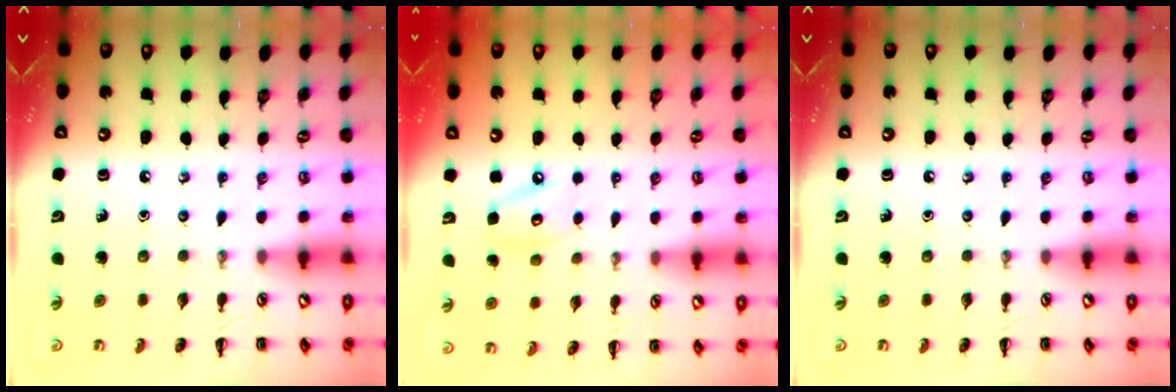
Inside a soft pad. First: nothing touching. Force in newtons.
{"total": 6.2, "press": 6.2, "slide": 0.8}
{"total": 0.0}